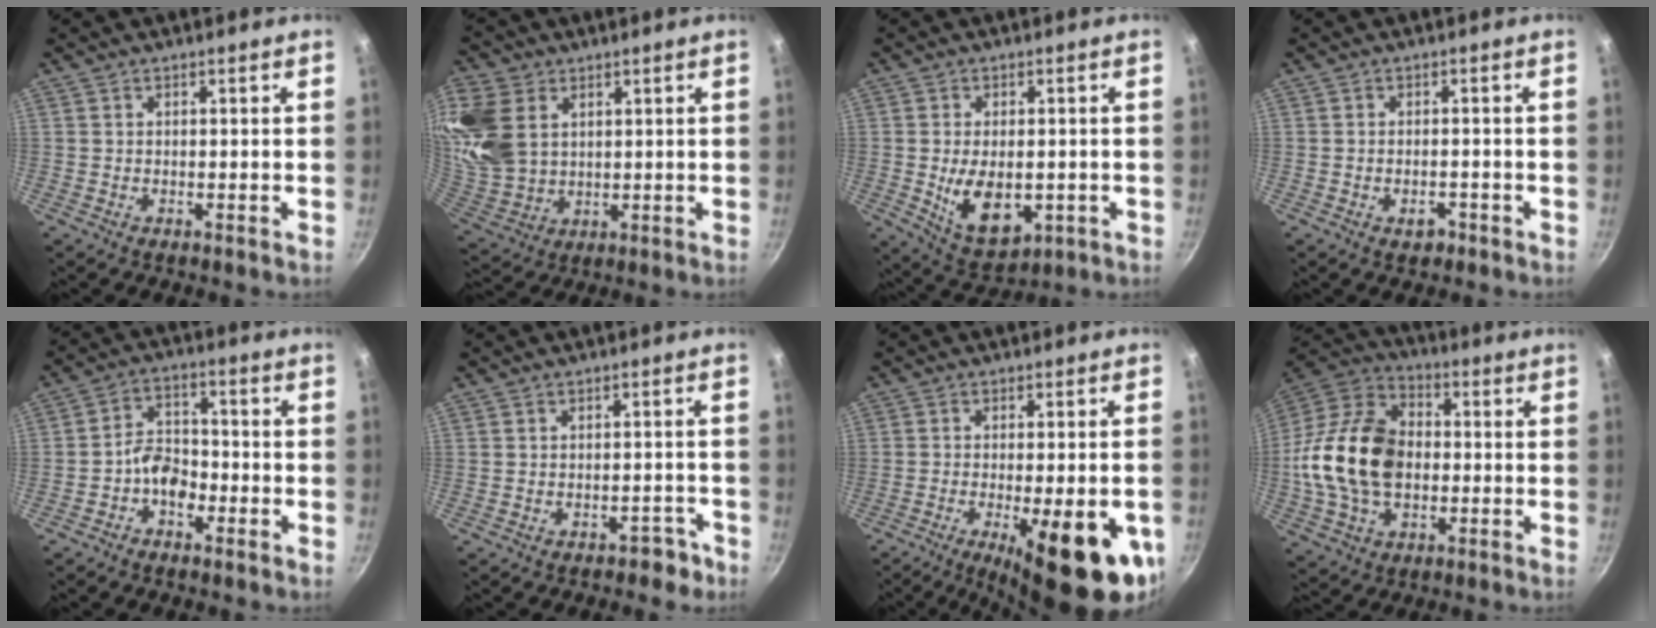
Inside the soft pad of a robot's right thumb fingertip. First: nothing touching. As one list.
[{"total": 16.0, "force": [5.2, 11.5, 9.8], "torque": [-0.207, -0.017, 0.115]}, {"total": 10.9, "force": [-1.6, 6.6, 8.5], "torque": [-0.123, -0.010, -0.006]}, {"total": 2.6, "force": [-1.4, 1.6, 1.5], "torque": [-0.016, 0.013, -0.016]}, {"total": 6.1, "force": [-2.7, 4.1, 3.7], "torque": [-0.040, 0.038, -0.054]}, {"total": 3.5, "force": [-2.4, 2.1, 1.5], "torque": [0.006, 0.039, -0.011]}, {"total": 18.5, "force": [-6.6, 5.8, 16.3], "torque": [-0.197, 0.004, -0.084]}, {"total": 20.5, "force": [-1.1, 14.2, 14.8], "torque": [-0.260, 0.033, -0.028]}]